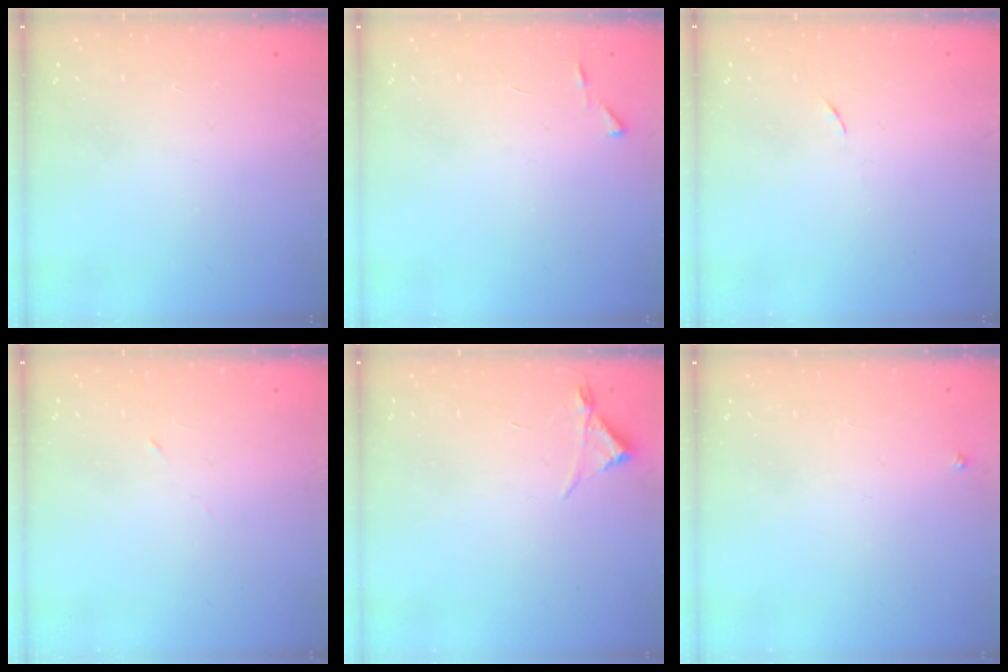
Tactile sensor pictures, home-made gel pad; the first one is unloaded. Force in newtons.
{"total": 3.1, "press": 3.1, "slide": 0.3}
{"total": 3.8, "press": 3.7, "slide": 0.7}
{"total": 2.7, "press": 2.5, "slide": 1.0}
{"total": 3.0, "press": 2.9, "slide": 0.5}
{"total": 2.7, "press": 2.7, "slide": 0.3}